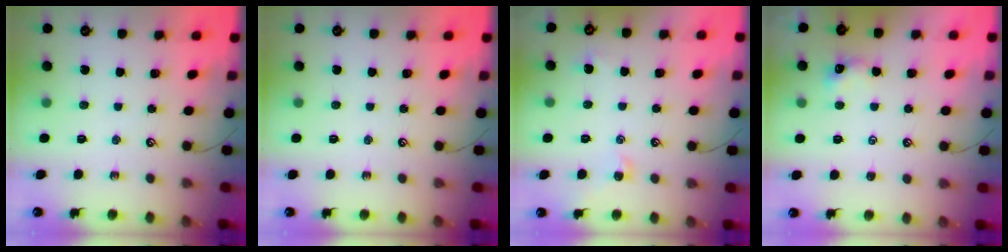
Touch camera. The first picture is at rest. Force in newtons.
{"total": 0.0}
{"total": 1.5, "press": 1.4, "slide": 0.5}
{"total": 1.8, "press": 1.7, "slide": 0.5}